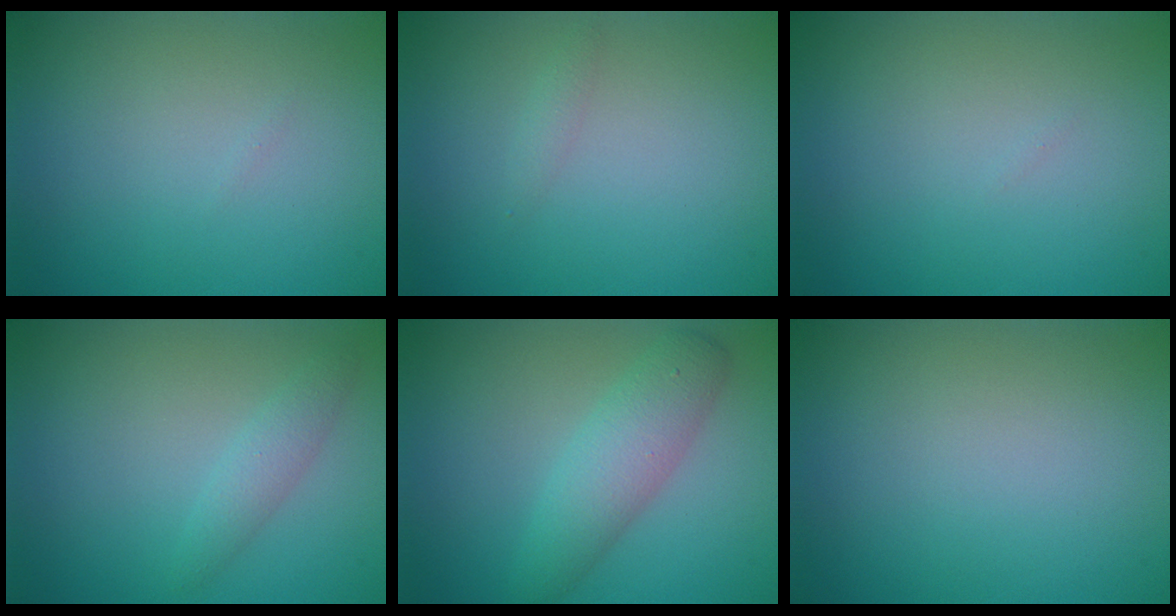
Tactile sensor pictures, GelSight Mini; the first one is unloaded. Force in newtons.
{"total": 0.7, "press": 0.7, "slide": 0.0}
{"total": 0.0}
{"total": 1.7, "press": 1.7, "slide": 0.0}
{"total": 3.9, "press": 3.9, "slide": 0.0}
{"total": 0.0}